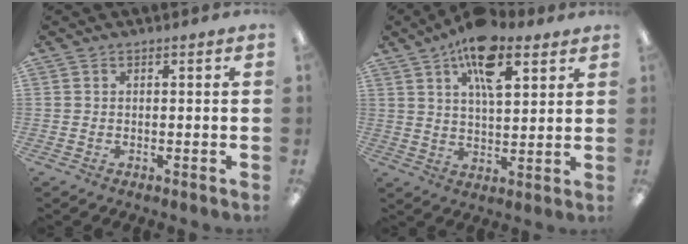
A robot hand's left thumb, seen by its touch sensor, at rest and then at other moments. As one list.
[{"total": 13.7, "force": [7.8, 6.3, 9.4], "torque": [-0.146, -0.026, 0.133]}]